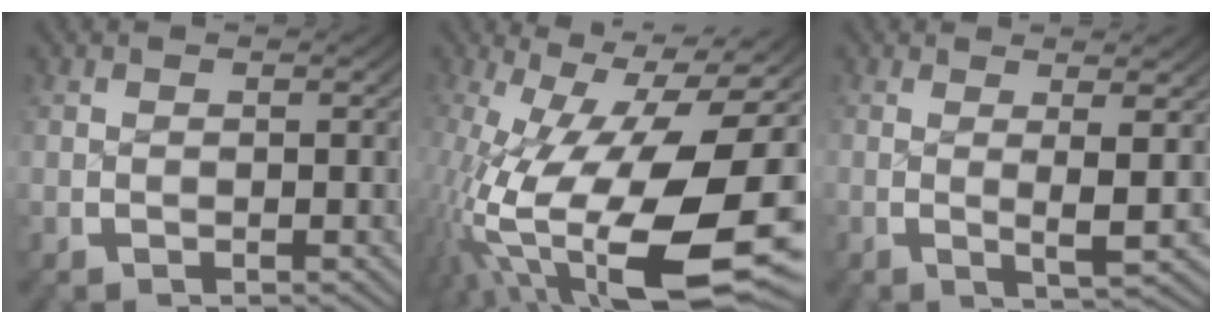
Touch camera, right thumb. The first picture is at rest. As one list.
[{"total": 20.3, "force": [-1.8, 11.9, 16.4], "torque": [-0.306, -0.075, 0.022]}, {"total": 3.9, "force": [0.7, 0.2, 3.8], "torque": [-0.072, -0.005, 0.009]}]